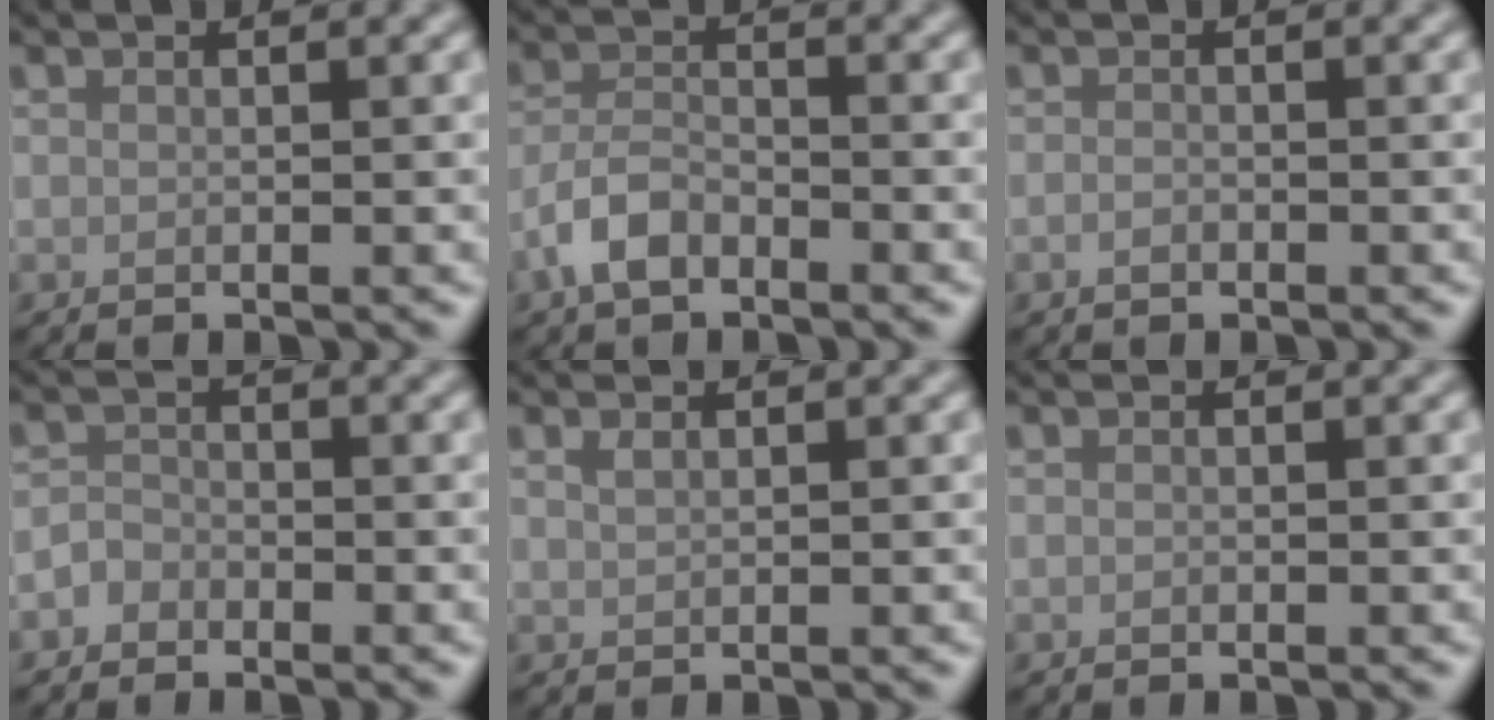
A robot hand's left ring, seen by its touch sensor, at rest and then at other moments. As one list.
[{"total": 3.3, "force": [-2.2, 1.6, 1.9], "torque": [-0.040, 0.004, -0.053]}, {"total": 0.8, "force": [-0.5, 0.4, 0.5], "torque": [-0.010, -0.002, -0.009]}, {"total": 1.3, "force": [-1.0, 0.9, 0.1], "torque": [0.000, 0.007, -0.022]}, {"total": 0.7, "force": [0.5, 0.3, 0.4], "torque": [-0.012, 0.000, 0.013]}, {"total": 0.0}]